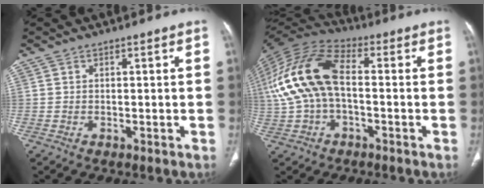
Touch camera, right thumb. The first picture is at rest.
{"total": 17.6, "force": [0.2, 9.9, 14.6], "torque": [-0.315, 0.037, 0.000]}